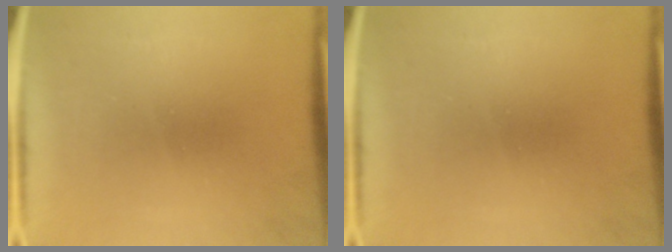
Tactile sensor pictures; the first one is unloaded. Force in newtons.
{"total": 0.0}